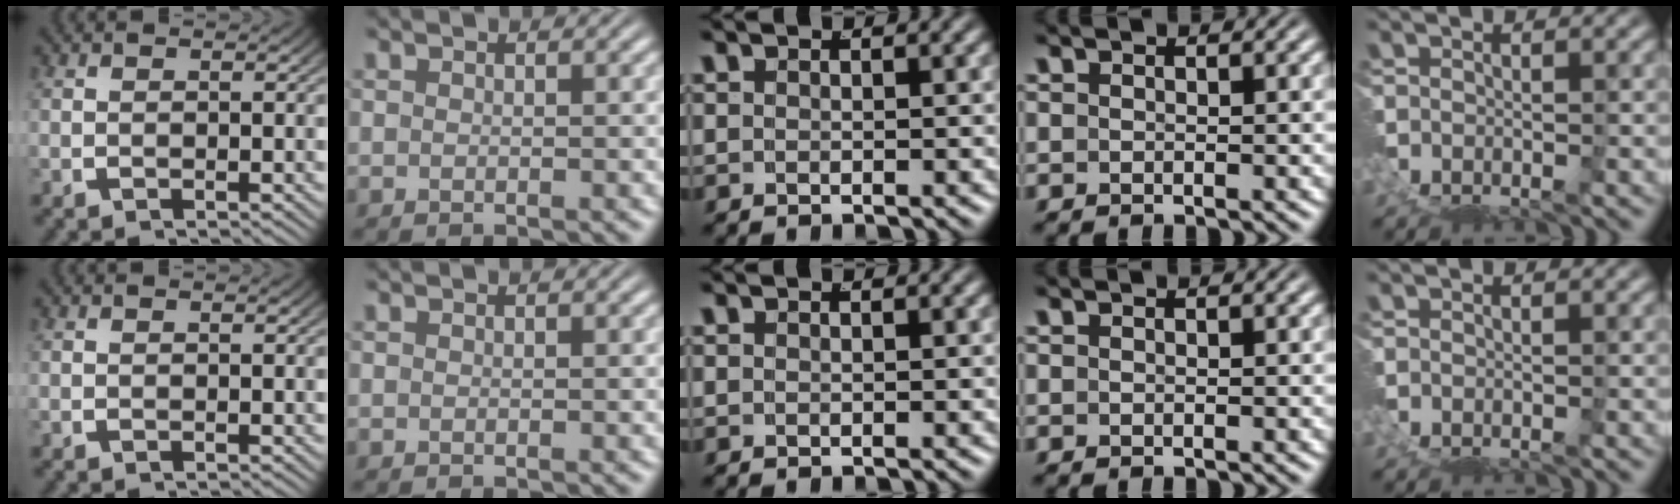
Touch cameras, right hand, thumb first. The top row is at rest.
{}